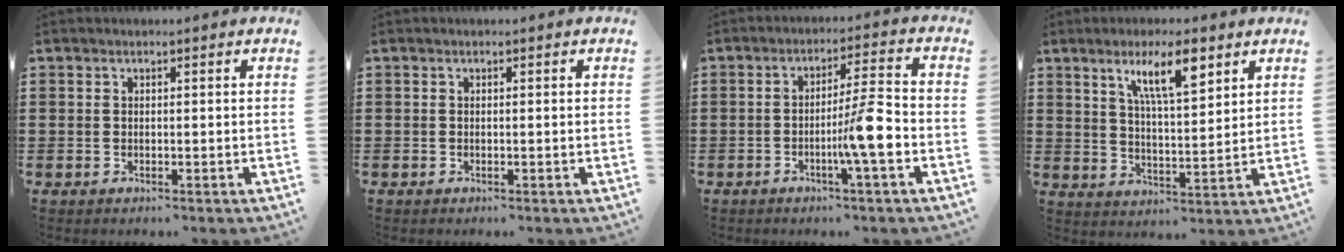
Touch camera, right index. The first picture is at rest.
{"total": 0.0}
{"total": 7.9, "force": [-2.5, 0.2, 7.5], "torque": [-0.117, -0.005, -0.046]}
{"total": 8.6, "force": [4.8, 2.1, 6.8], "torque": [-0.120, -0.003, 0.077]}